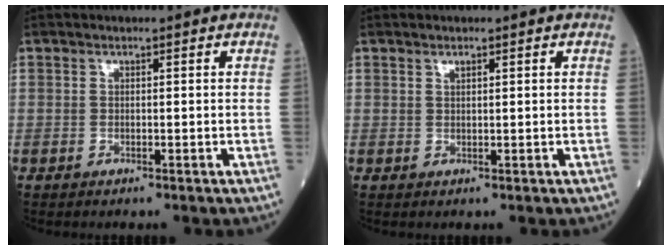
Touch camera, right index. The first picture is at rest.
{"total": 0.7, "force": [0.5, 0.2, 0.4], "torque": [-0.012, -0.001, 0.009]}